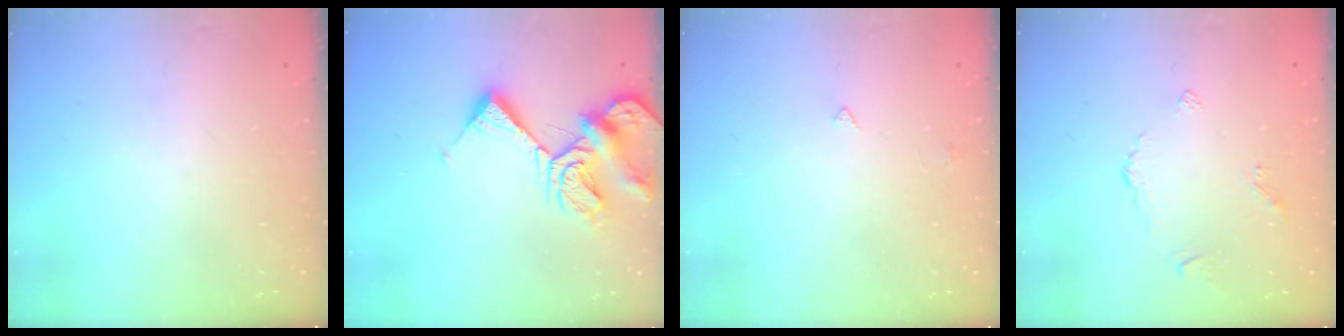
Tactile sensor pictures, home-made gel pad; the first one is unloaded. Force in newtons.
{"total": 11.0, "press": 10.9, "slide": 1.3}
{"total": 2.5, "press": 2.5, "slide": 0.3}
{"total": 2.6, "press": 2.6, "slide": 0.5}